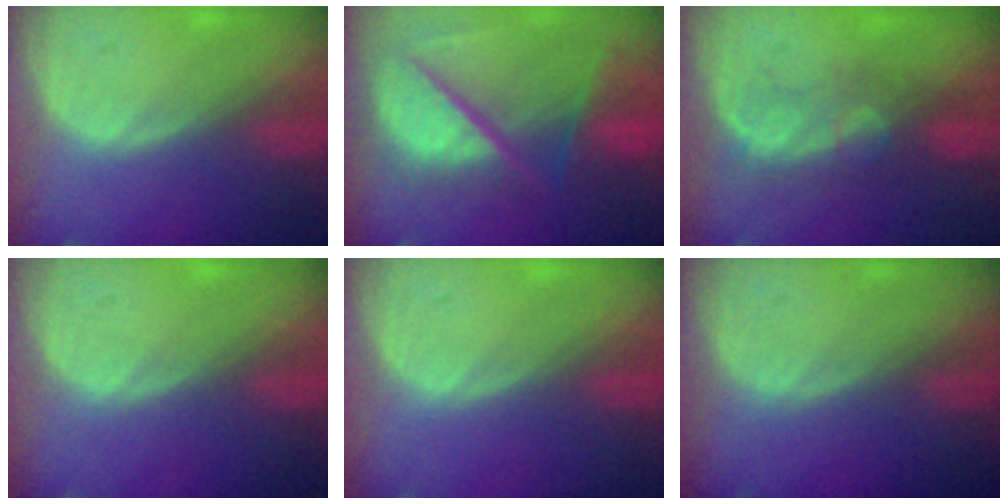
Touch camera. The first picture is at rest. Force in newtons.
{"total": 11.7, "press": 9.7, "slide": 6.4}
{"total": 6.1, "press": 6.0, "slide": 1.2}
{"total": 0.0}
{"total": 0.0}
{"total": 0.0}